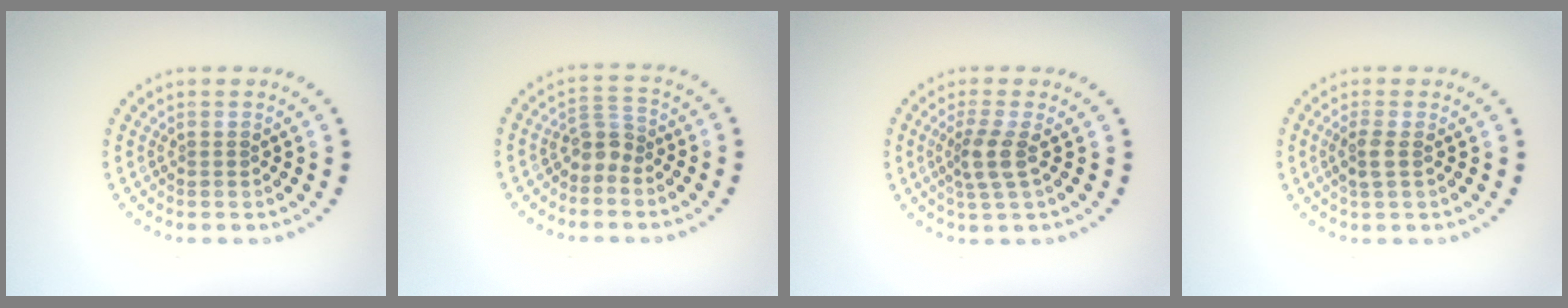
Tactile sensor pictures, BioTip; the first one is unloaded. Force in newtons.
{"total": 2.2, "press": 1.8, "slide": 1.4}
{"total": 2.6, "press": 2.0, "slide": 1.6}
{"total": 1.6, "press": 1.5, "slide": 0.6}